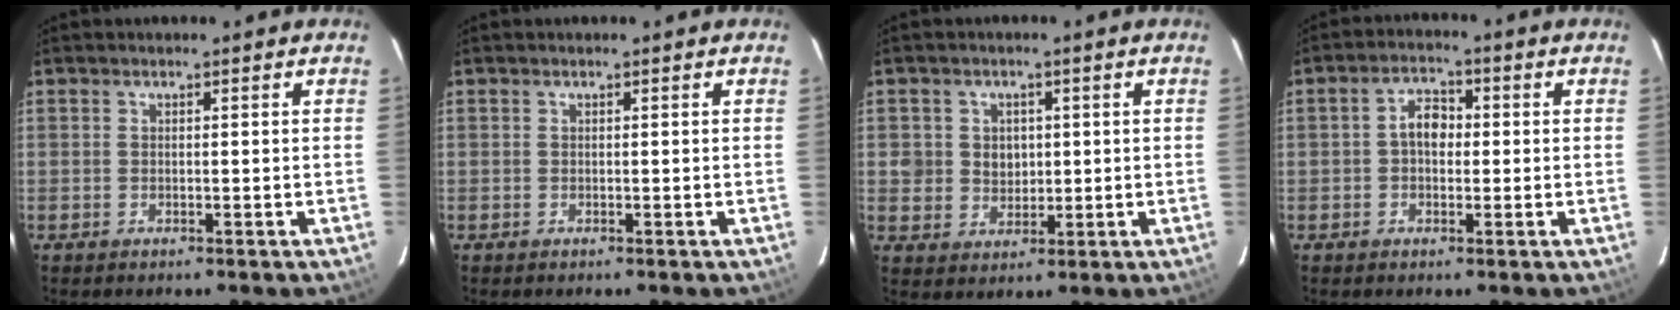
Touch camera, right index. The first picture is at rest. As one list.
[{"total": 0.0}, {"total": 5.1, "force": [0.6, 4.8, 1.6], "torque": [-0.032, 0.010, 0.018]}, {"total": 4.4, "force": [-0.1, 3.1, 3.1], "torque": [-0.056, 0.017, -0.003]}]